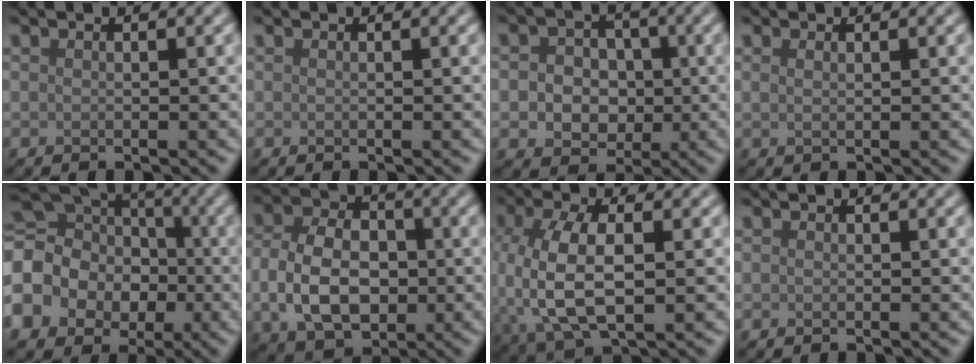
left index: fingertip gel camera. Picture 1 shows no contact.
{"total": 0.0}
{"total": 5.6, "force": [-0.1, 4.8, 2.8], "torque": [-0.028, 0.015, -0.021]}
{"total": 0.7, "force": [0.4, 0.3, 0.5], "torque": [-0.009, -0.003, 0.003]}
{"total": 15.1, "force": [-3.7, 12.8, 7.1], "torque": [-0.170, -0.006, -0.094]}
{"total": 7.2, "force": [-1.1, 5.0, 5.1], "torque": [-0.099, 0.003, -0.027]}
{"total": 7.1, "force": [-0.6, 3.6, 6.1], "torque": [-0.139, 0.000, -0.009]}
{"total": 0.0}